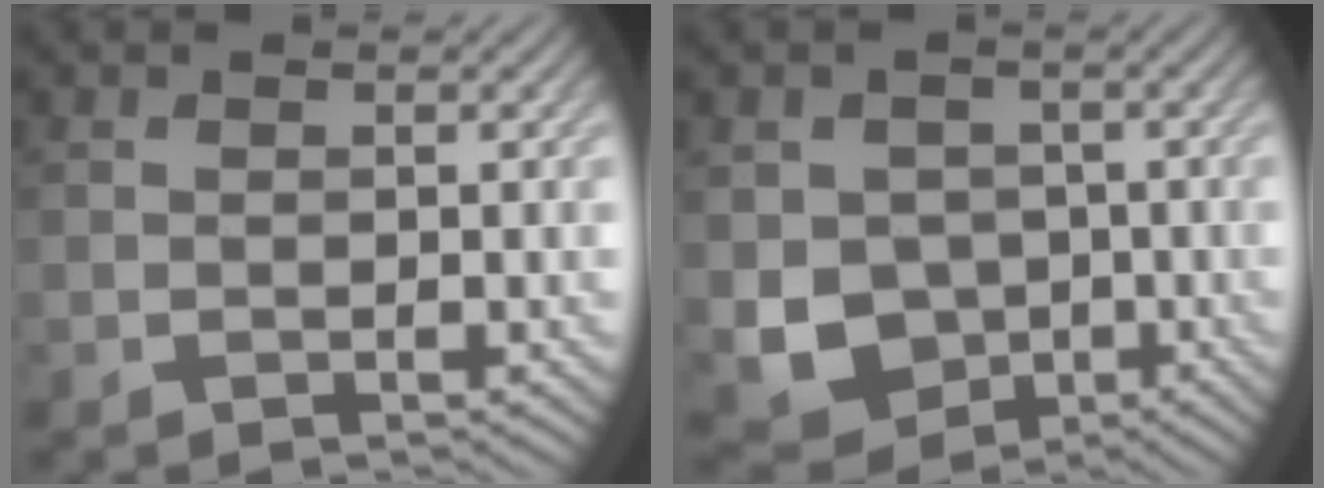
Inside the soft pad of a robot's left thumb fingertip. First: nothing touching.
{"total": 6.9, "force": [-1.4, 6.1, 3.0], "torque": [-0.075, -0.026, -0.033]}